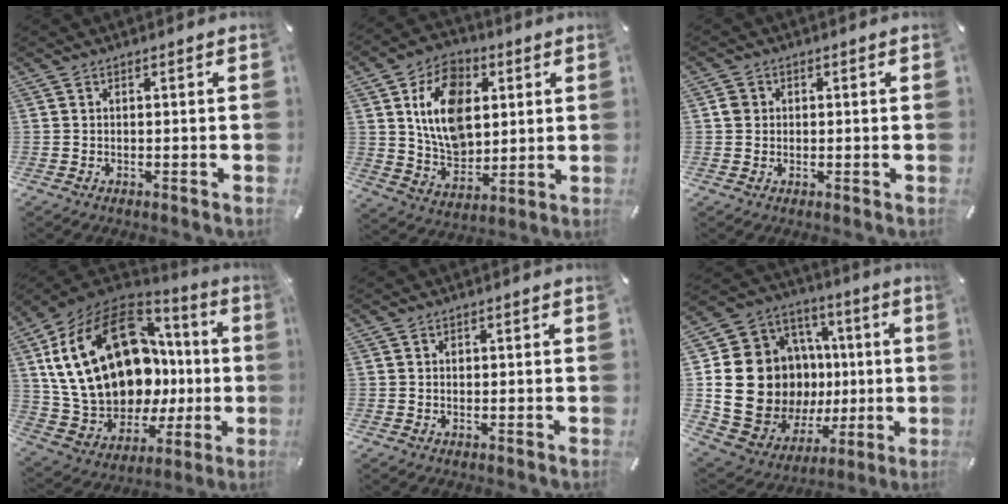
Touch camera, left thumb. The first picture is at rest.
{"total": 14.8, "force": [3.9, 11.0, 9.1], "torque": [-0.163, 0.000, 0.068]}
{"total": 2.0, "force": [0.2, 2.0, 0.5], "torque": [-0.003, 0.002, -0.001]}
{"total": 27.2, "force": [4.9, 18.7, 19.2], "torque": [-0.382, -0.037, 0.120]}
{"total": 0.6, "force": [0.1, 0.5, 0.3], "torque": [-0.006, 0.001, 0.001]}
{"total": 23.4, "force": [0.0, 18.9, 13.8], "torque": [-0.266, -0.026, 0.044]}